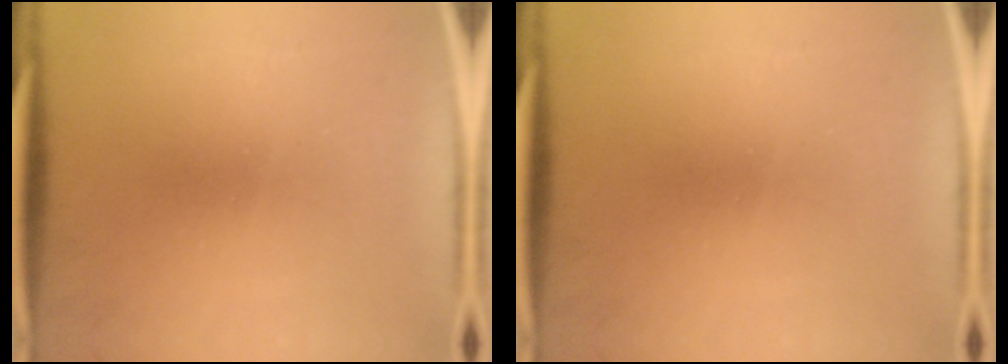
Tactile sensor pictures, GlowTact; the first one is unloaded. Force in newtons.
{"total": 0.0}